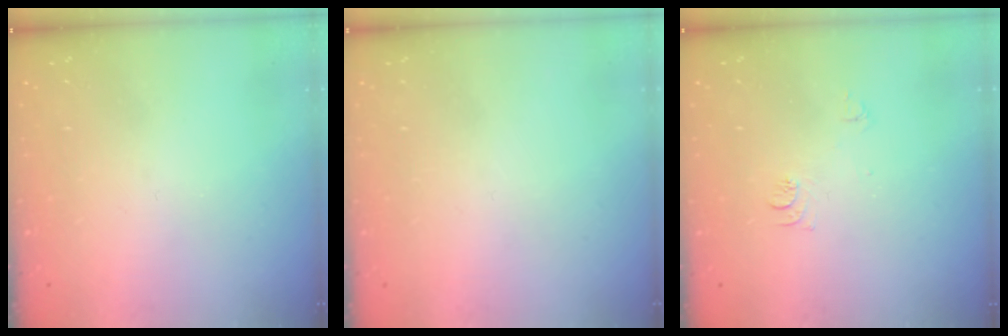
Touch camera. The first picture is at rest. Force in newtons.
{"total": 1.5, "press": 1.5, "slide": 0.1}
{"total": 7.4, "press": 7.3, "slide": 0.8}